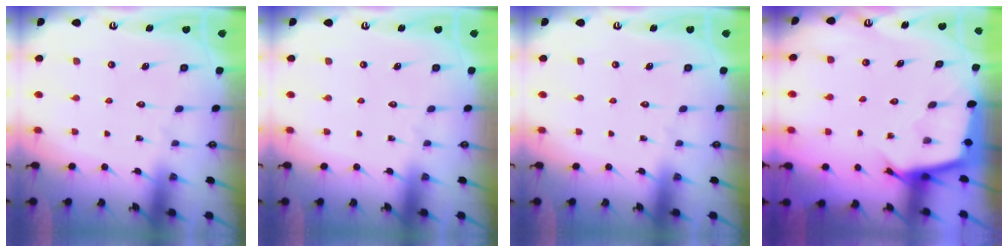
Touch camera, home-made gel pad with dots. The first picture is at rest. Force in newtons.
{"total": 0.0}
{"total": 0.0}
{"total": 2.6, "press": 2.6, "slide": 0.1}